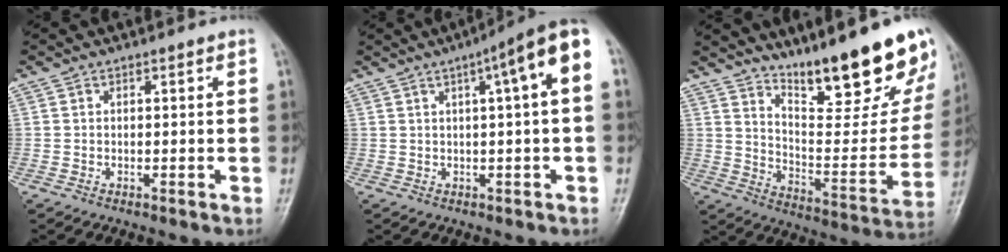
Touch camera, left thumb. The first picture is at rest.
{"total": 9.1, "force": [2.4, 1.1, 8.7], "torque": [-0.127, 0.028, 0.027]}
{"total": 22.8, "force": [17.0, 5.8, 14.0], "torque": [-0.162, -0.111, 0.258]}